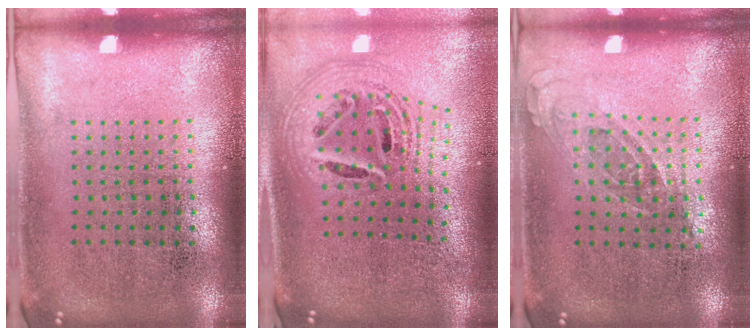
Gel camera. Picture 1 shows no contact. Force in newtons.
{"total": 2.5, "press": 1.8, "slide": 1.7}
{"total": 0.8, "press": 0.7, "slide": 0.3}